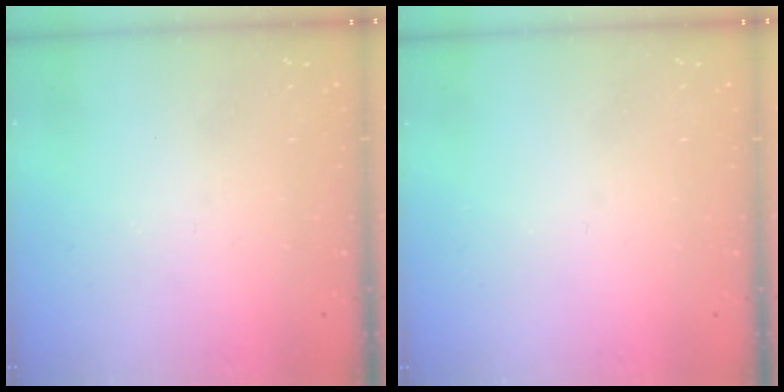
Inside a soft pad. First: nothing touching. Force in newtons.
{"total": 0.0}